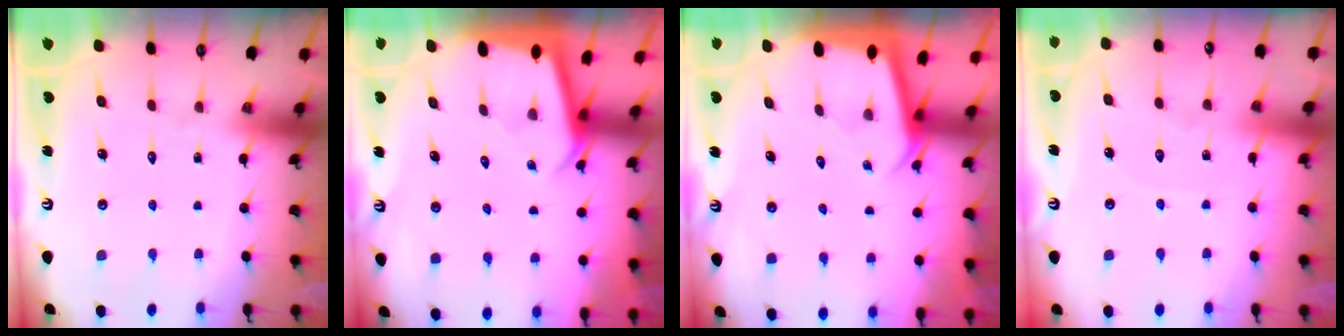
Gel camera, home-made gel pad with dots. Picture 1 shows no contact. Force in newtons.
{"total": 2.3, "press": 2.3, "slide": 0.1}
{"total": 2.2, "press": 2.2, "slide": 0.1}
{"total": 3.9, "press": 3.8, "slide": 0.6}